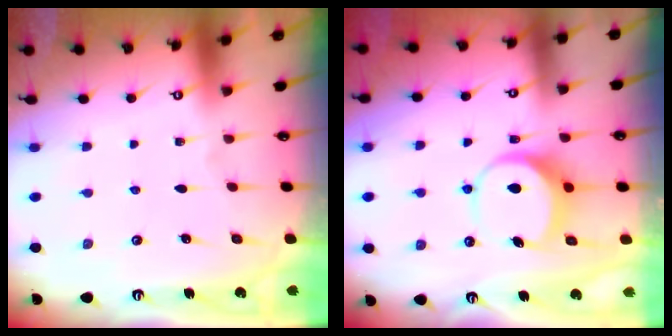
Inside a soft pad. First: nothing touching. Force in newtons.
{"total": 7.9, "press": 7.8, "slide": 0.8}